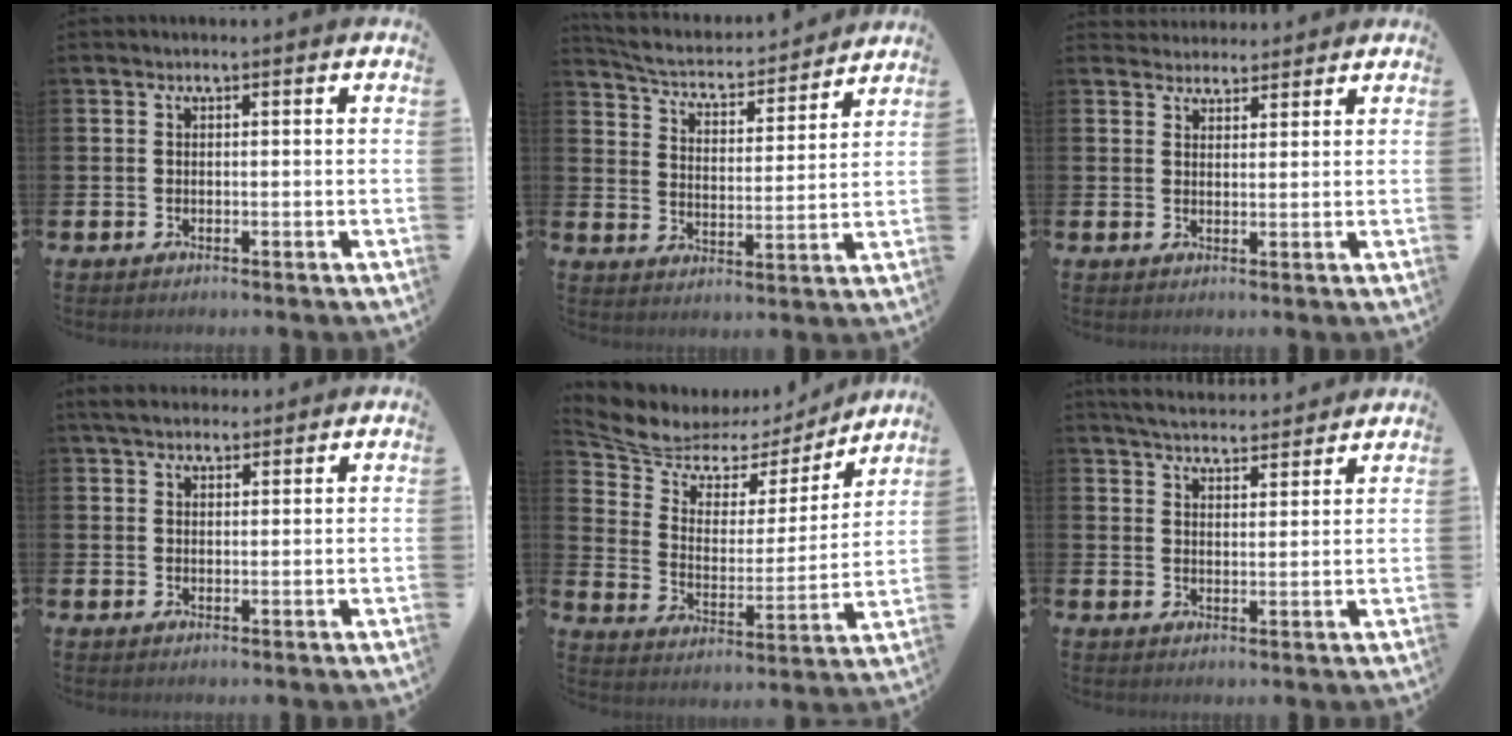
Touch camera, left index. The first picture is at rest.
{"total": 4.9, "force": [4.6, 1.1, 1.2], "torque": [-0.049, -0.043, 0.072]}
{"total": 2.9, "force": [2.8, 0.8, -0.3], "torque": [0.005, -0.013, 0.050]}
{"total": 3.9, "force": [3.5, 1.4, 1.2], "torque": [-0.025, -0.007, 0.063]}
{"total": 7.0, "force": [6.1, 3.3, 1.1], "torque": [-0.064, -0.047, 0.102]}
{"total": 4.9, "force": [4.9, 0.5, 0.5], "torque": [-0.015, -0.032, 0.087]}